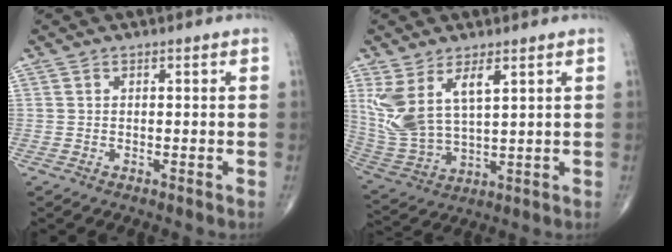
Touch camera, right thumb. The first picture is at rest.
{"total": 11.9, "force": [4.9, 5.2, 9.5], "torque": [-0.200, -0.023, 0.113]}